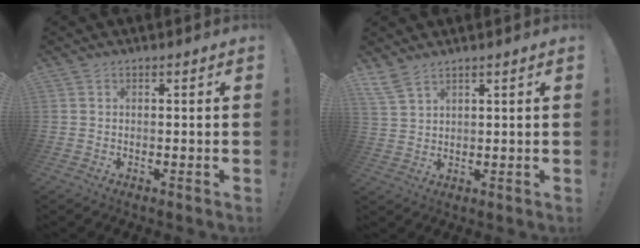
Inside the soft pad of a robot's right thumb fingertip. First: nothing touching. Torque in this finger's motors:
{"motor_torque": [1.00, 1.70, 1.06, 0.94, 0.20]}